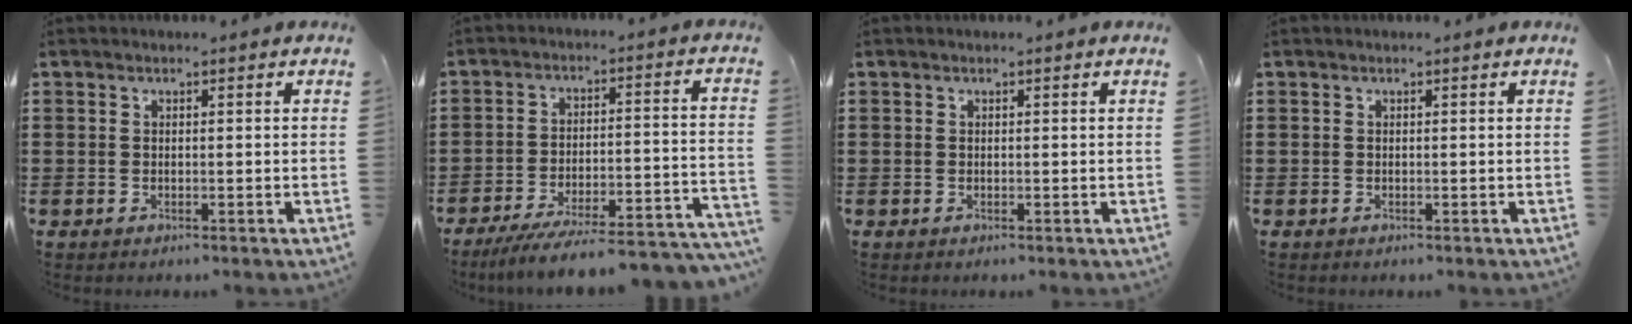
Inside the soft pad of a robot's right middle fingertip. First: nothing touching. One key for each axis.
{"total": 7.3, "fx": -6.5, "fy": 0.1, "fz": 3.4, "tx": -0.051, "ty": -0.006, "tz": -0.123}
{"total": 0.0}
{"total": 0.0}